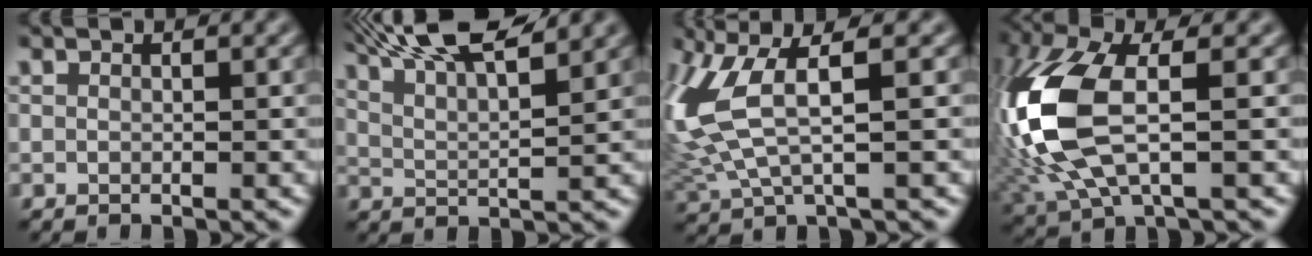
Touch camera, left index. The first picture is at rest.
{"total": 11.0, "force": [8.3, 2.9, 6.7], "torque": [-0.096, 0.029, 0.088]}
{"total": 7.1, "force": [1.8, 2.3, 6.4], "torque": [-0.172, 0.006, 0.038]}
{"total": 10.6, "force": [0.3, 4.8, 9.5], "torque": [-0.238, 0.000, 0.004]}